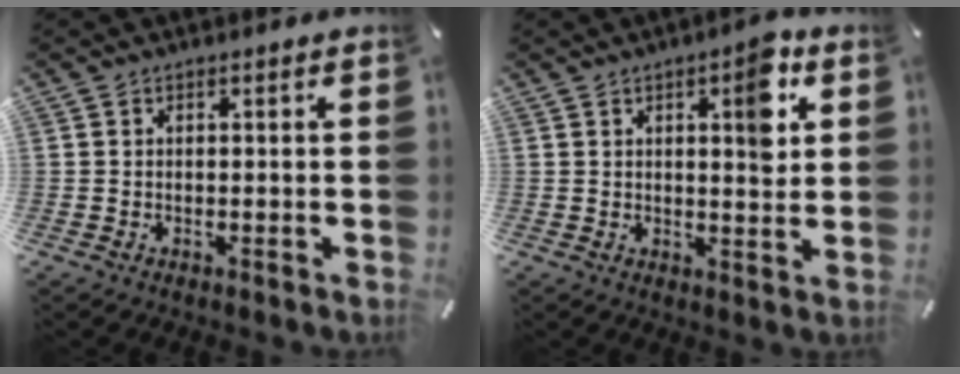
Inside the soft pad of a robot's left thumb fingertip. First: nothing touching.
{"total": 8.3, "force": [3.3, 3.1, 6.9], "torque": [-0.069, -0.025, 0.041]}